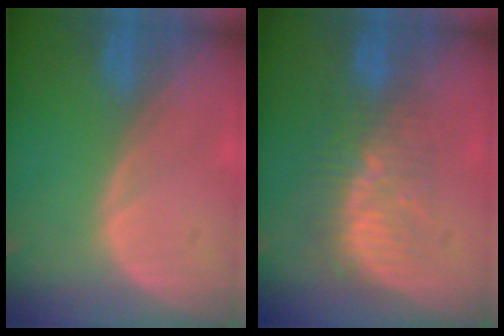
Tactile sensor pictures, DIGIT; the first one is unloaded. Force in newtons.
{"total": 8.5, "press": 7.4, "slide": 4.1}